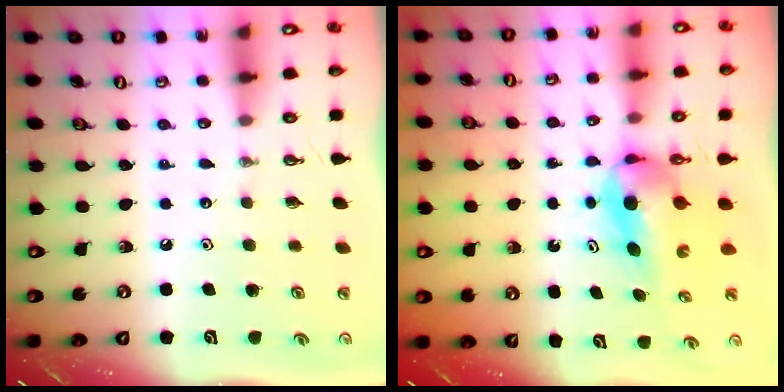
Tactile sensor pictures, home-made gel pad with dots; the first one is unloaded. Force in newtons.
{"total": 5.3, "press": 4.9, "slide": 2.0}